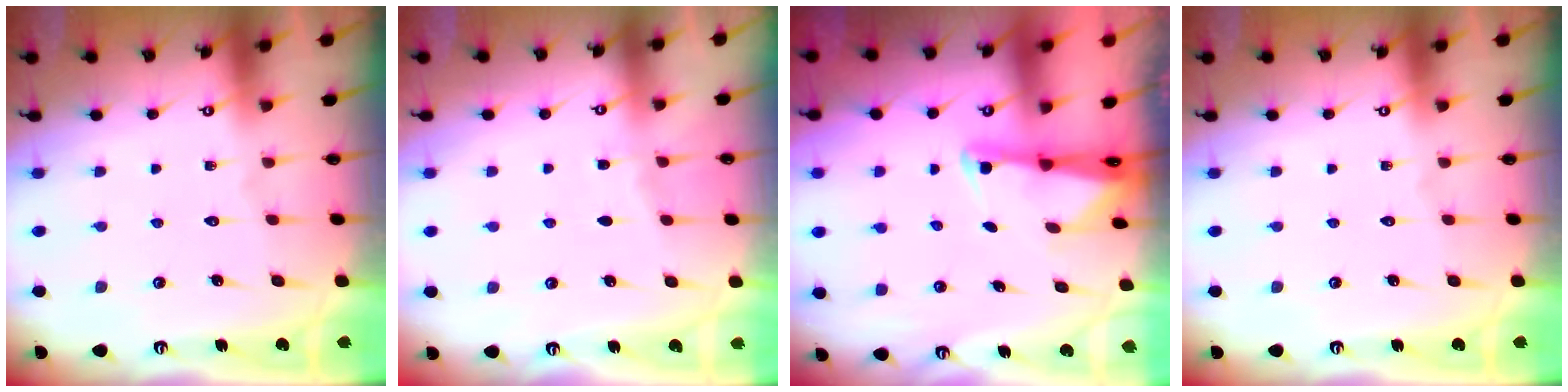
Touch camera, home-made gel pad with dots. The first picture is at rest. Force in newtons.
{"total": 2.9, "press": 2.9, "slide": 0.4}
{"total": 1.8, "press": 1.7, "slide": 0.4}
{"total": 0.0}